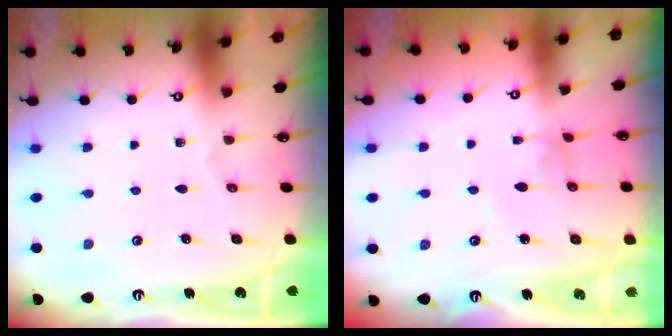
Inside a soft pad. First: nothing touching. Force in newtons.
{"total": 2.7, "press": 2.7, "slide": 0.1}